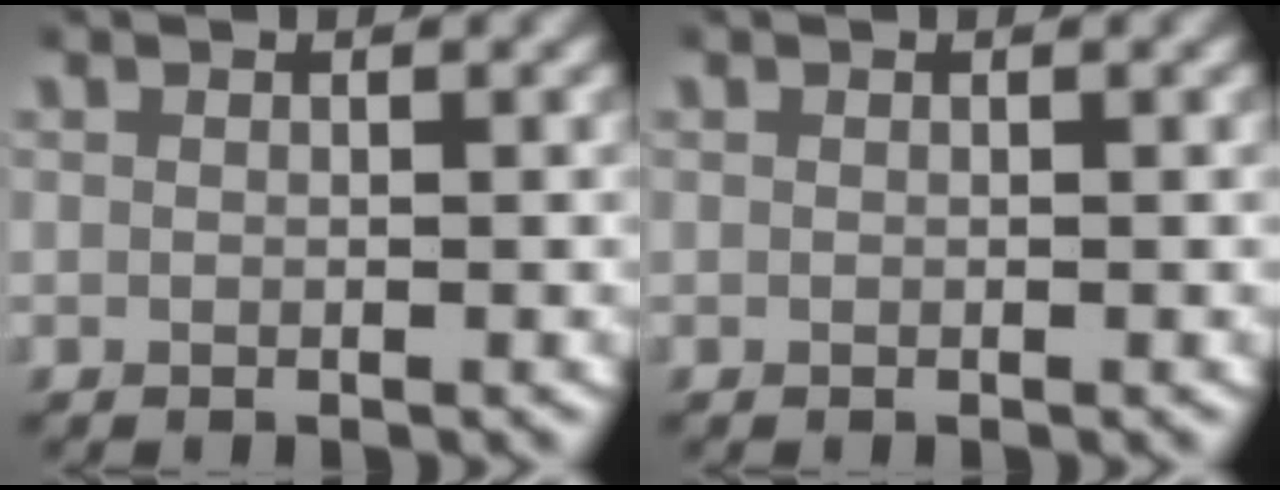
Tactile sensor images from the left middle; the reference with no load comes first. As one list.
[{"total": 0.0}]